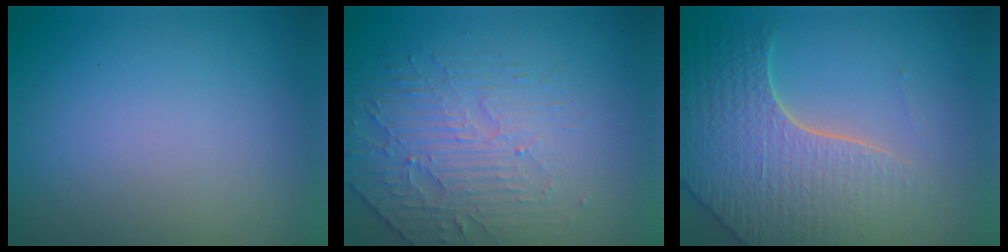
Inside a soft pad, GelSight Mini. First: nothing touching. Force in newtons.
{"total": 4.7, "press": 3.5, "slide": 3.1}
{"total": 6.2, "press": 5.2, "slide": 3.4}